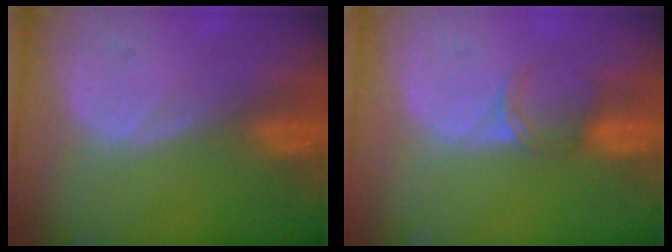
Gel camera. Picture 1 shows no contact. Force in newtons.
{"total": 2.9, "press": 2.5, "slide": 1.5}